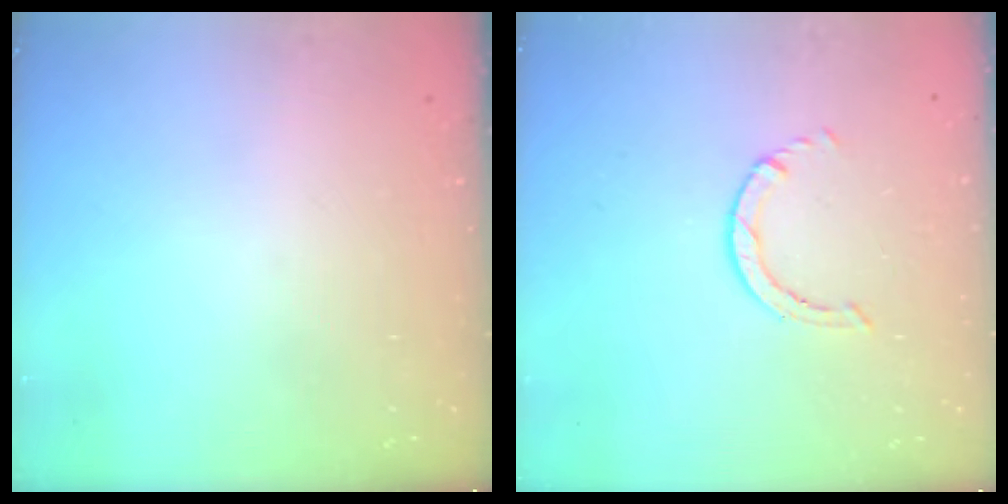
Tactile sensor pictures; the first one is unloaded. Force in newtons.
{"total": 0.6, "press": 0.6, "slide": 0.1}